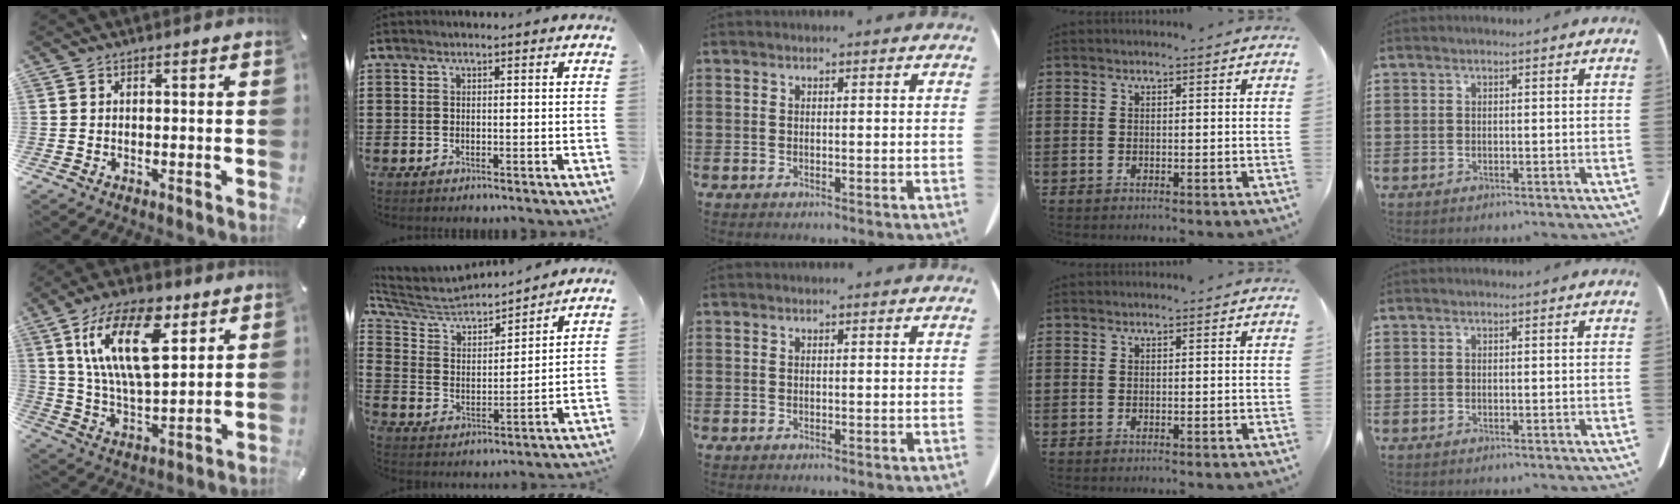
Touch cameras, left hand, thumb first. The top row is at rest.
{"thumb": {"total": 20.0, "force": [9.4, 9.6, 14.9], "torque": [-0.307, -0.023, 0.153]}, "index": {"total": 5.0, "force": [4.6, 1.4, 1.2], "torque": [-0.052, -0.035, 0.073]}}